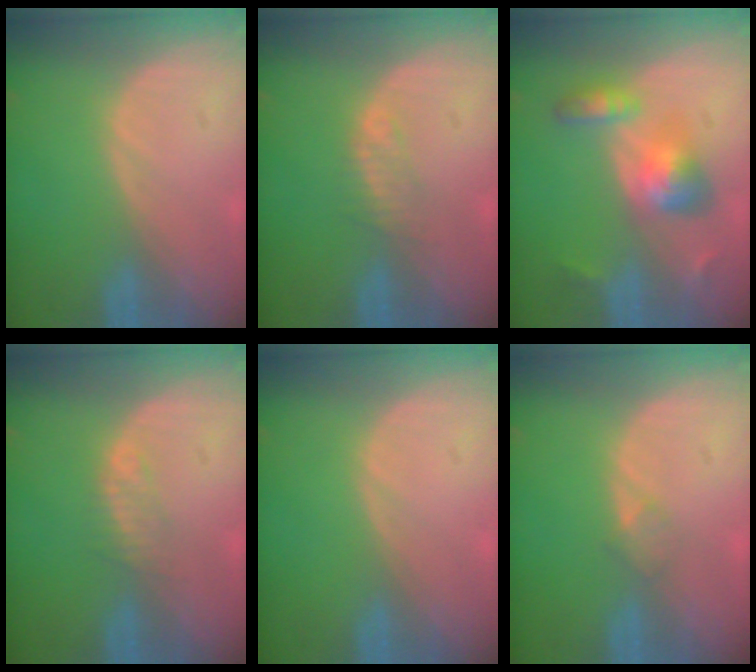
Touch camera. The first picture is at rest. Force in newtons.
{"total": 1.8, "press": 1.8, "slide": 0.1}
{"total": 6.2, "press": 6.0, "slide": 1.5}
{"total": 1.8, "press": 1.8, "slide": 0.1}
{"total": 0.0}
{"total": 1.4, "press": 1.4, "slide": 0.1}